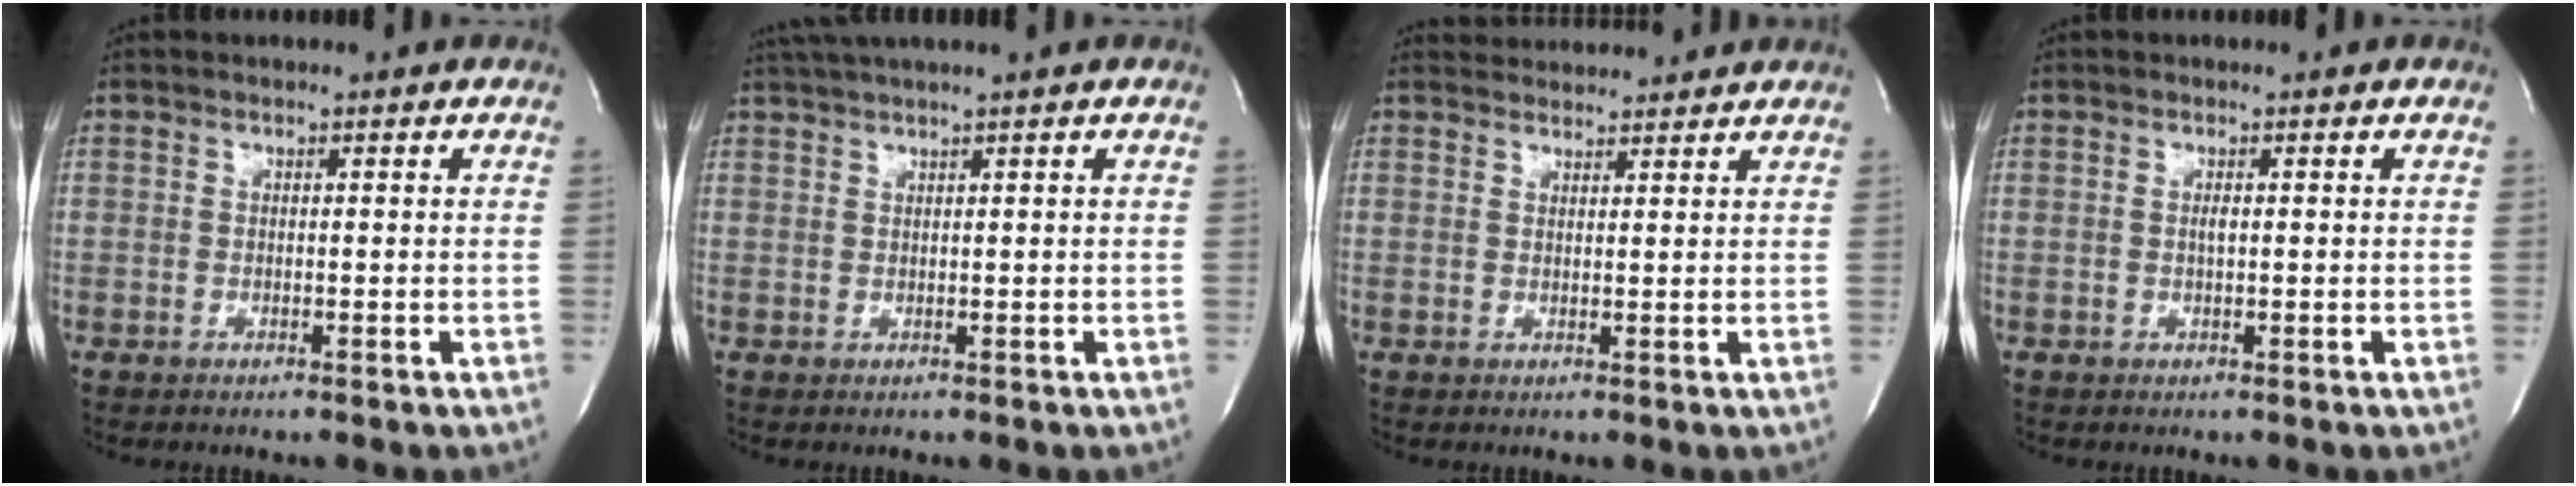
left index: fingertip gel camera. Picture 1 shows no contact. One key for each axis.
{"total": 3.5, "fx": 2.7, "fy": -1.1, "fz": 1.9, "tx": -0.036, "ty": 0.018, "tz": 0.055}
{"total": 5.8, "fx": 5.6, "fy": 1.2, "fz": 0.5, "tx": -0.006, "ty": 0.023, "tz": 0.071}
{"total": 0.8, "fx": 0.0, "fy": 0.1, "fz": 0.8, "tx": -0.017, "ty": -0.001, "tz": 0.002}